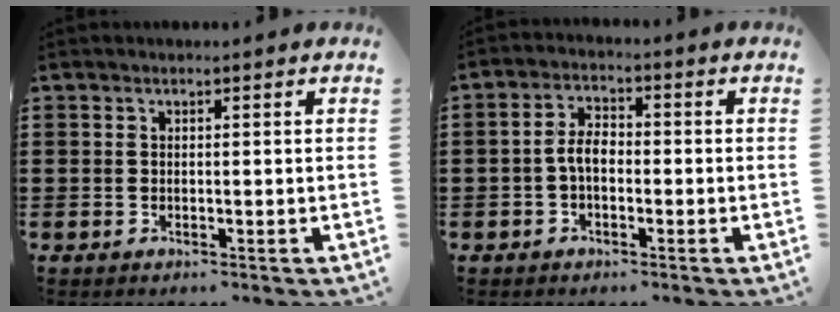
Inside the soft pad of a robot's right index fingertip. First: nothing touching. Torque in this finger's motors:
{"motor_torque": [0.72, -0.64, 0.32, 0.07]}